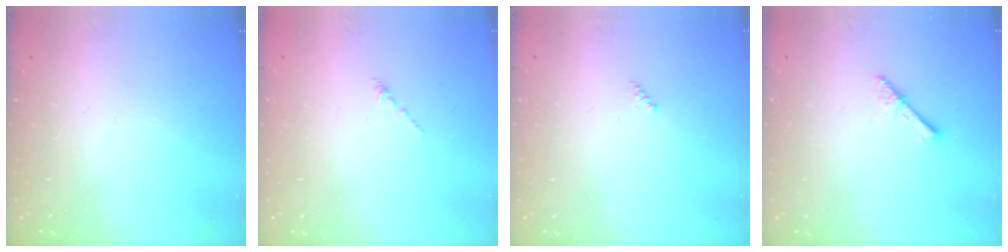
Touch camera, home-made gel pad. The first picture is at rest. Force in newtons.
{"total": 0.0}
{"total": 2.0, "press": 2.0, "slide": 0.2}
{"total": 2.9, "press": 2.9, "slide": 0.2}